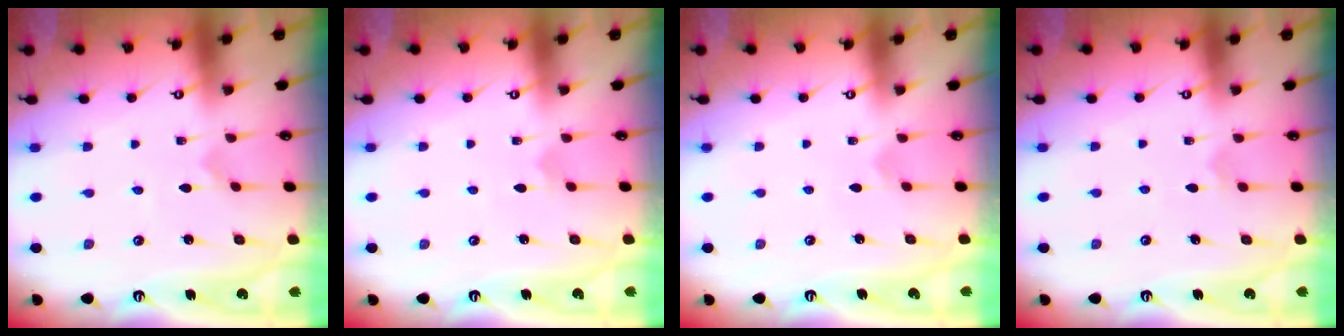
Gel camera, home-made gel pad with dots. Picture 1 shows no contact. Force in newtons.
{"total": 2.7, "press": 2.7, "slide": 0.1}
{"total": 2.5, "press": 2.5, "slide": 0.1}
{"total": 3.6, "press": 3.6, "slide": 0.6}